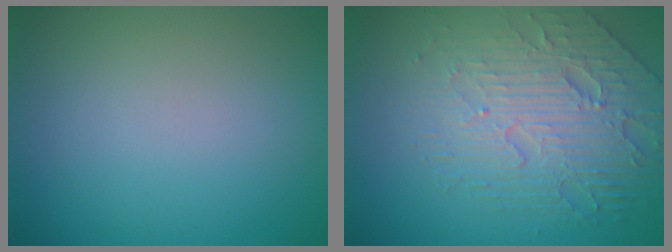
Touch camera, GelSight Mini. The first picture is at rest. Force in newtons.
{"total": 6.7, "press": 4.9, "slide": 4.5}